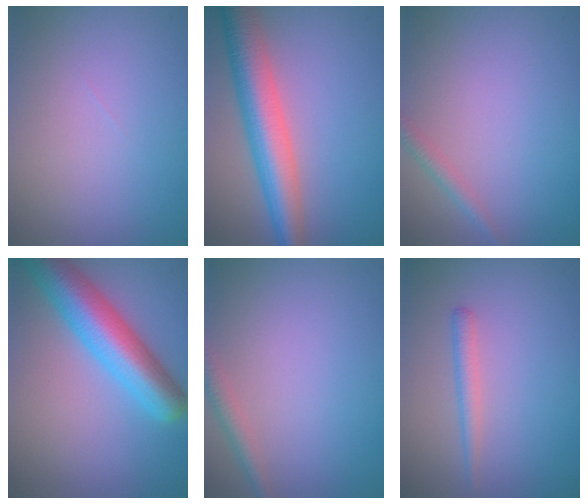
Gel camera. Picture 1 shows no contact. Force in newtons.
{"total": 7.2, "press": 7.2, "slide": 0.3}
{"total": 1.4, "press": 1.4, "slide": 0.1}
{"total": 7.6, "press": 7.6, "slide": 0.4}
{"total": 1.9, "press": 1.9, "slide": 0.0}
{"total": 1.5, "press": 1.5, "slide": 0.1}